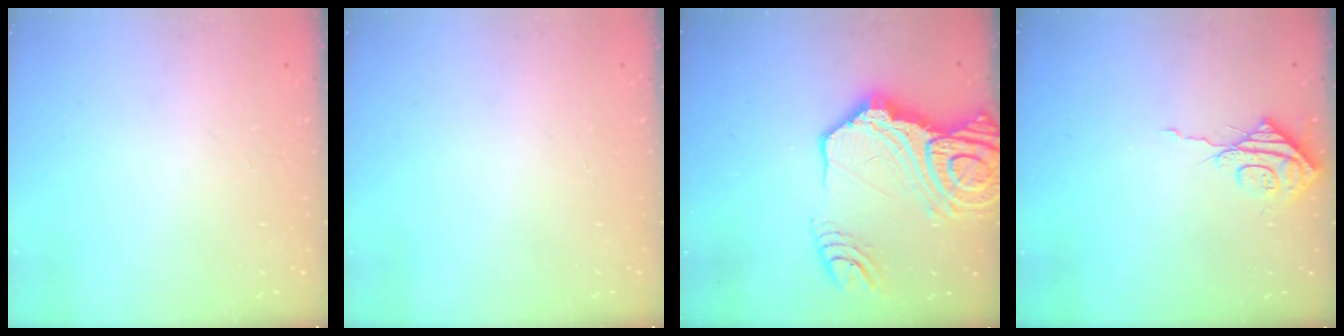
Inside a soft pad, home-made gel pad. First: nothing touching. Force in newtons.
{"total": 0.0}
{"total": 25.6, "press": 25.4, "slide": 3.6}
{"total": 7.3, "press": 7.3, "slide": 0.6}